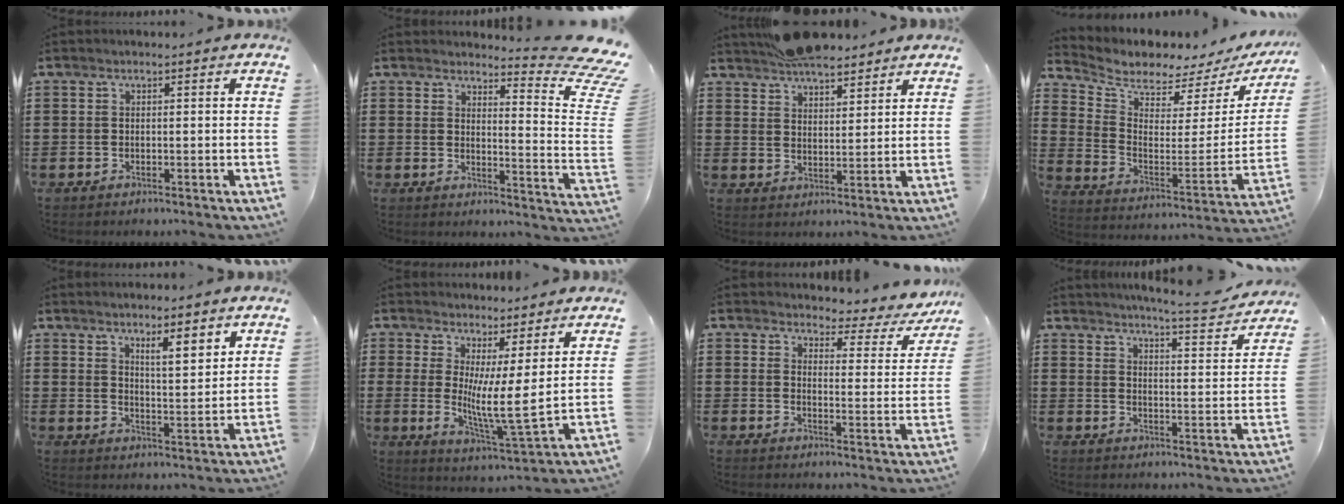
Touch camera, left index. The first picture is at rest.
{"total": 7.1, "force": [5.7, 0.7, 4.1], "torque": [-0.061, -0.055, 0.092]}
{"total": 6.7, "force": [6.0, 2.4, 2.0], "torque": [-0.056, -0.002, 0.117]}
{"total": 4.5, "force": [4.3, 1.1, 0.6], "torque": [-0.046, -0.050, 0.073]}
{"total": 5.0, "force": [4.0, 0.8, 3.0], "torque": [-0.046, -0.018, 0.063]}
{"total": 7.5, "force": [2.4, 0.8, 7.0], "torque": [-0.121, -0.031, 0.043]}
{"total": 3.7, "force": [3.4, 1.1, 1.2], "torque": [-0.037, -0.024, 0.052]}
{"total": 5.7, "force": [5.3, -0.5, 1.9], "torque": [-0.043, -0.036, 0.086]}